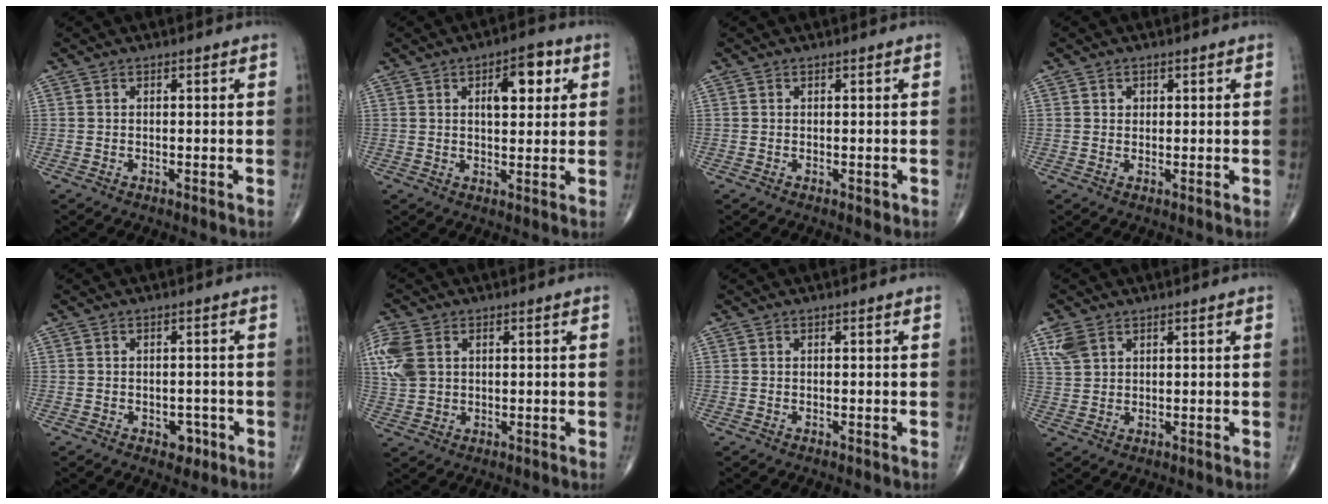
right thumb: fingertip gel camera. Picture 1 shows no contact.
{"total": 8.2, "force": [2.8, 3.9, 6.6], "torque": [-0.071, -0.001, 0.038]}
{"total": 0.8, "force": [-0.1, 0.5, 0.5], "torque": [-0.001, 0.000, 0.000]}
{"total": 1.3, "force": [0.5, 1.1, 0.5], "torque": [0.003, -0.002, 0.006]}
{"total": 2.7, "force": [-1.2, 1.9, 1.5], "torque": [-0.001, 0.005, -0.014]}
{"total": 8.5, "force": [2.4, 5.9, 5.6], "torque": [-0.141, 0.004, 0.053]}
{"total": 0.0}
{"total": 4.2, "force": [2.4, 2.6, 2.2], "torque": [-0.044, -0.002, 0.057]}